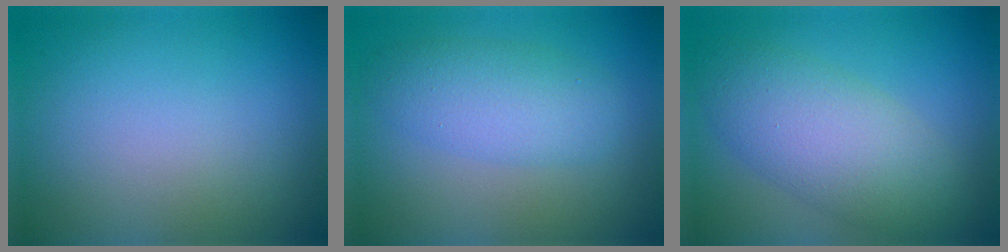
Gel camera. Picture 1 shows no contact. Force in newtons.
{"total": 4.1, "press": 4.1, "slide": 0.2}
{"total": 6.2, "press": 6.2, "slide": 0.1}